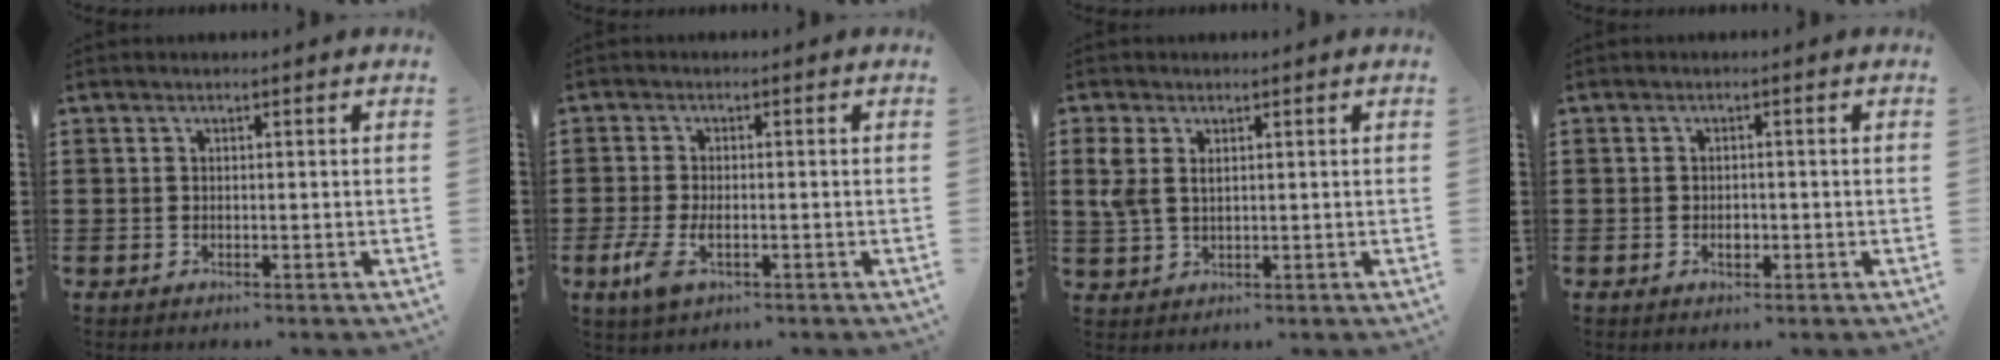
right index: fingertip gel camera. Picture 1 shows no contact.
{"total": 3.5, "force": [-1.4, 1.5, 2.9], "torque": [-0.069, -0.006, -0.030]}
{"total": 3.5, "force": [1.4, 2.0, 2.4], "torque": [-0.061, 0.004, 0.023]}
{"total": 1.6, "force": [-0.5, 0.9, 1.3], "torque": [-0.025, 0.002, -0.009]}